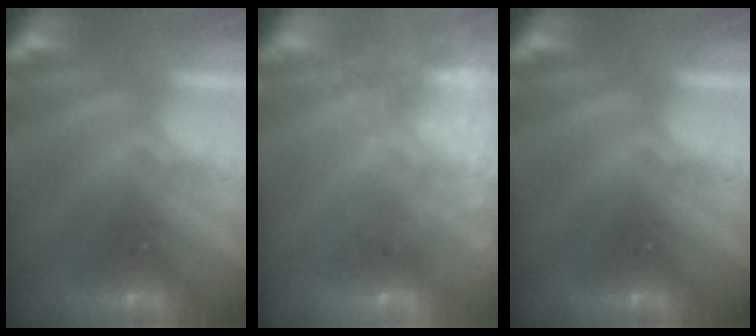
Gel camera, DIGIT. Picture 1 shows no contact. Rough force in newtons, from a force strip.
{"total": 7.8}
{"total": 0.0}